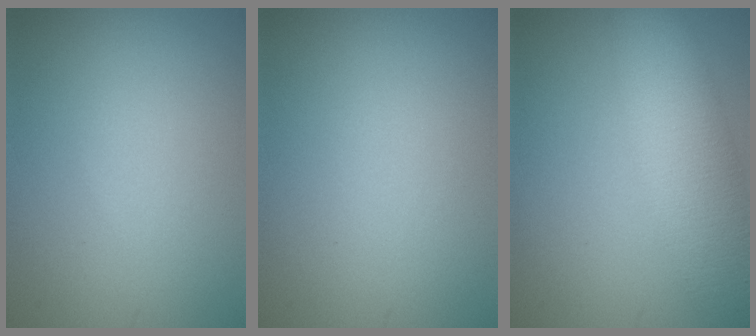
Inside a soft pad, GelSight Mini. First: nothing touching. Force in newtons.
{"total": 0.0}
{"total": 9.0, "press": 9.0, "slide": 0.6}